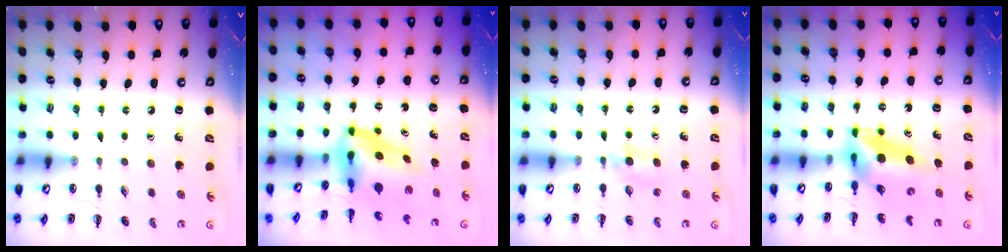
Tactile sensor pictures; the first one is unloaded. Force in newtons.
{"total": 6.9, "press": 6.7, "slide": 1.7}
{"total": 3.9, "press": 3.7, "slide": 1.3}
{"total": 6.8, "press": 6.5, "slide": 1.9}